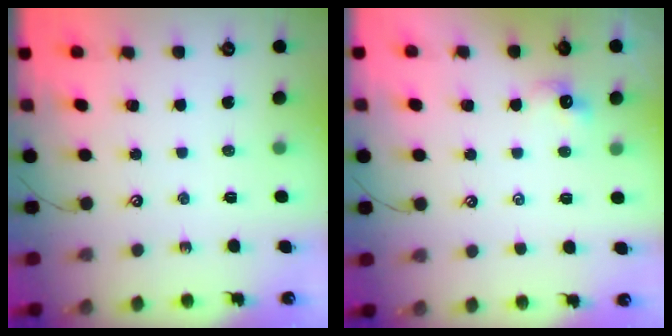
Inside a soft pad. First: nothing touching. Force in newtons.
{"total": 2.3, "press": 2.2, "slide": 0.4}